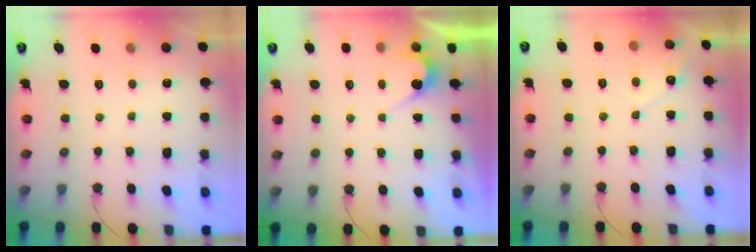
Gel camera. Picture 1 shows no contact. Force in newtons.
{"total": 3.1, "press": 3.1, "slide": 0.2}
{"total": 3.0, "press": 3.0, "slide": 0.1}